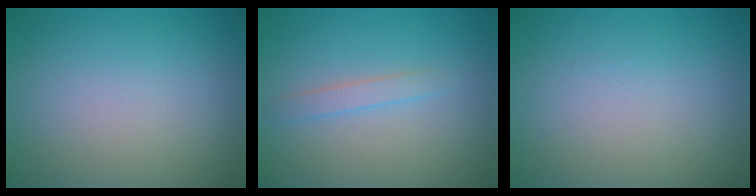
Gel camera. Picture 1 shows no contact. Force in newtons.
{"total": 1.3, "press": 1.3, "slide": 0.0}
{"total": 0.0}